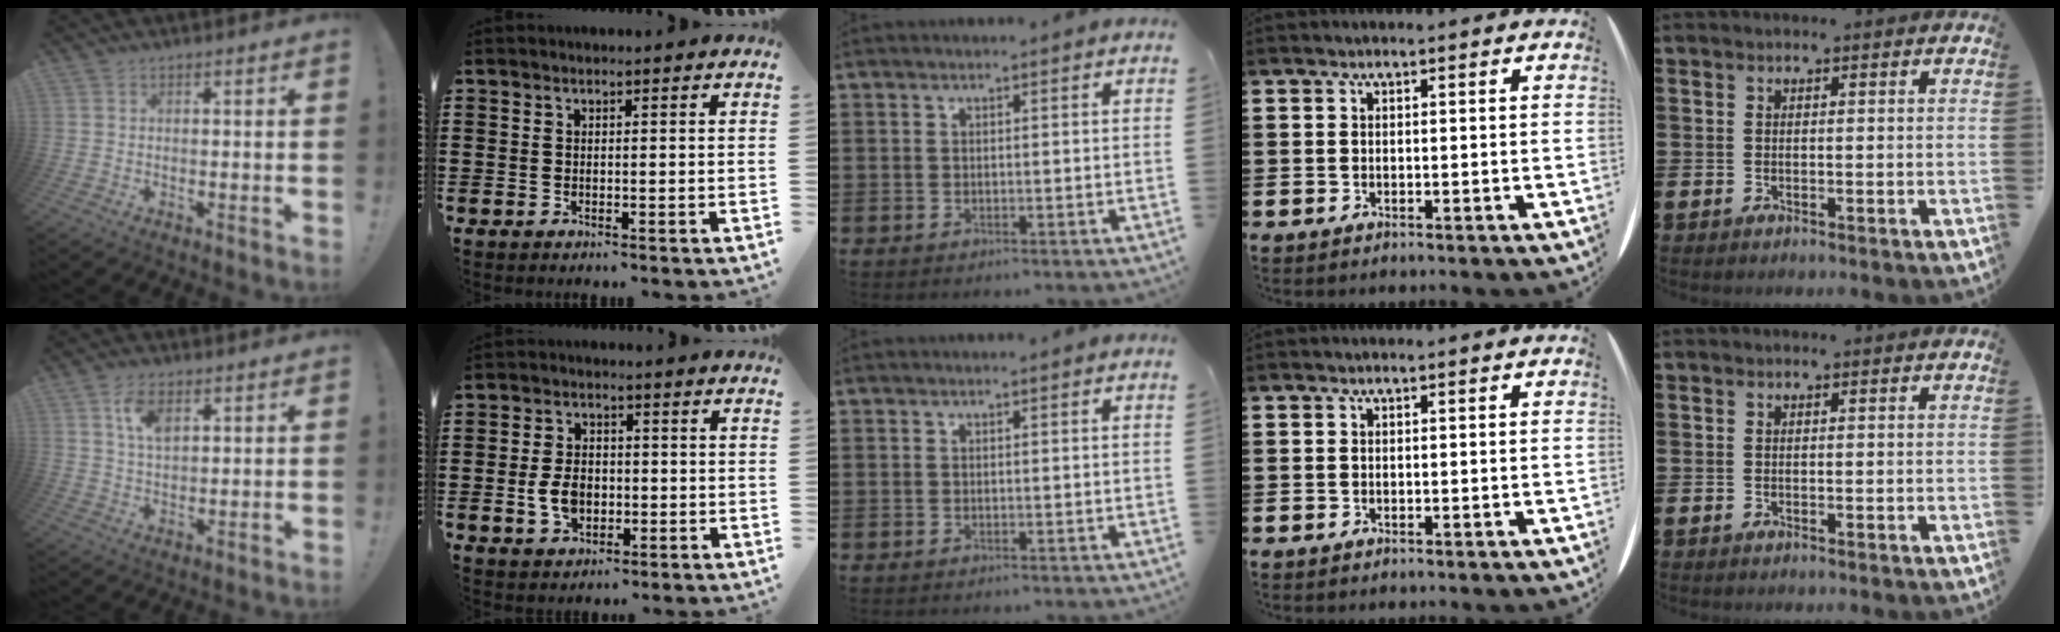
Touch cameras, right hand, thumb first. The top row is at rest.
{"thumb": {"total": 6.7, "force": [3.1, 3.5, 4.9], "torque": [-0.081, -0.007, 0.054]}, "index": {"total": 4.6, "force": [-0.9, 3.4, 3.0], "torque": [-0.067, -0.001, -0.022]}}